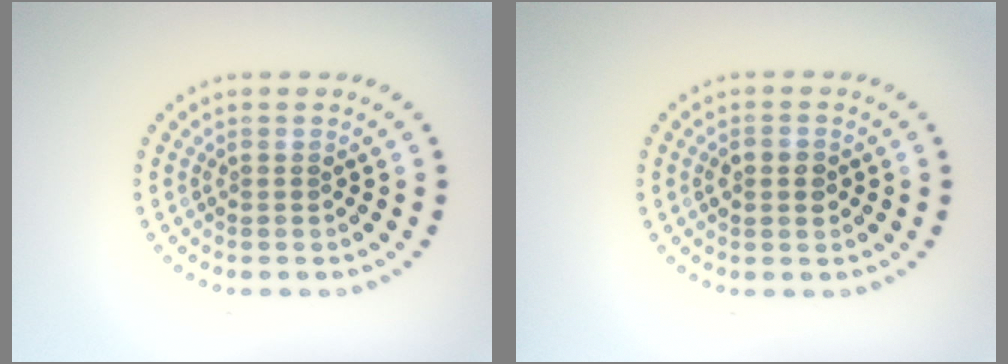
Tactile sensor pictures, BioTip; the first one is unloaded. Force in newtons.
{"total": 1.8, "press": 1.8, "slide": 0.1}